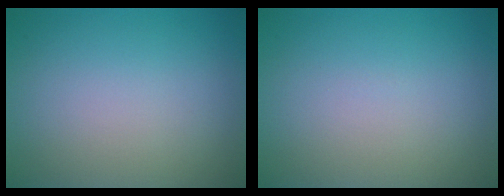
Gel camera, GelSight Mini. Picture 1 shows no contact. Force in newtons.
{"total": 0.0}